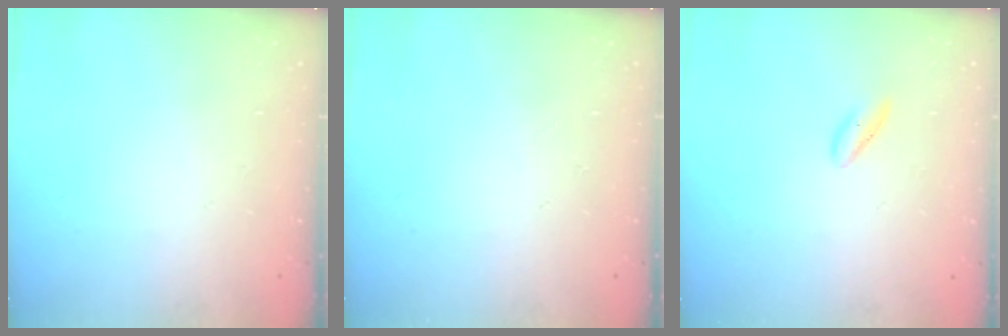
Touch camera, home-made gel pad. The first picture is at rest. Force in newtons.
{"total": 0.0}
{"total": 3.7, "press": 3.5, "slide": 1.3}